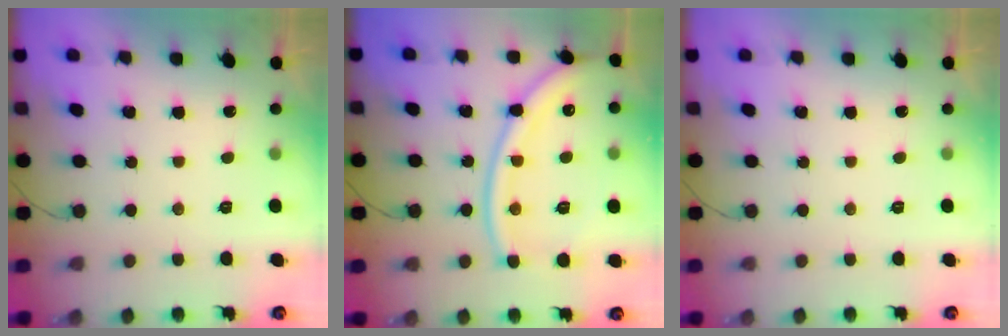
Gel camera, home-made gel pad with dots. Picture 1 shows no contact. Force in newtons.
{"total": 17.3, "press": 17.2, "slide": 1.8}
{"total": 0.0}